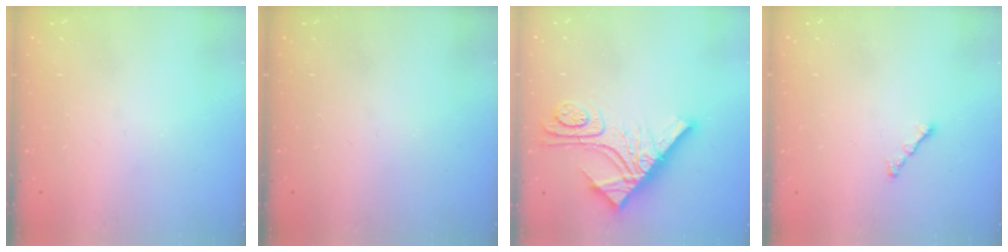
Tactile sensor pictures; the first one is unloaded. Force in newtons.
{"total": 0.0}
{"total": 13.7, "press": 13.6, "slide": 1.2}
{"total": 1.7, "press": 1.6, "slide": 0.6}